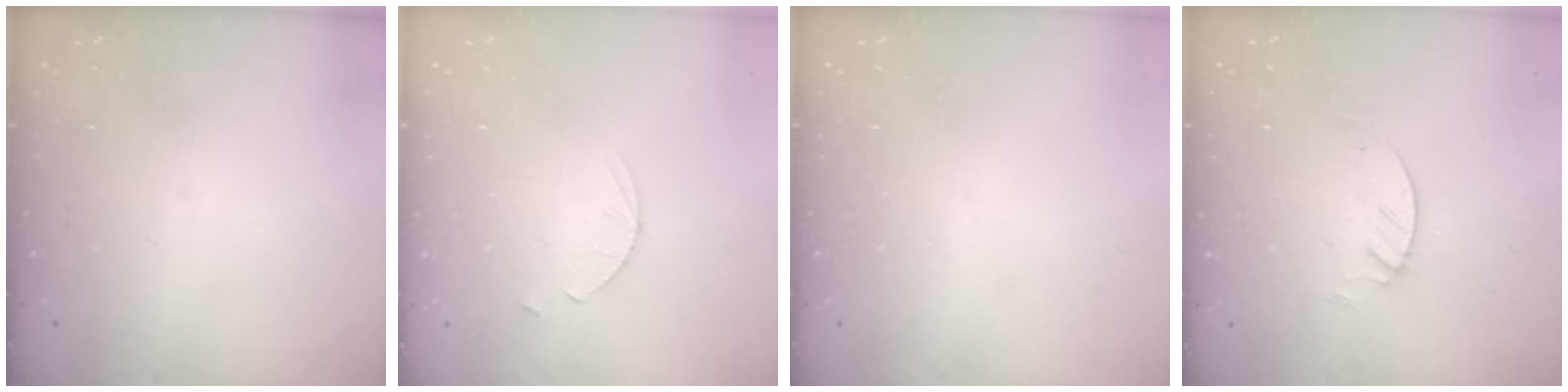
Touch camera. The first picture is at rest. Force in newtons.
{"total": 3.0, "press": 2.9, "slide": 0.4}
{"total": 0.0}
{"total": 2.3, "press": 2.3, "slide": 0.2}